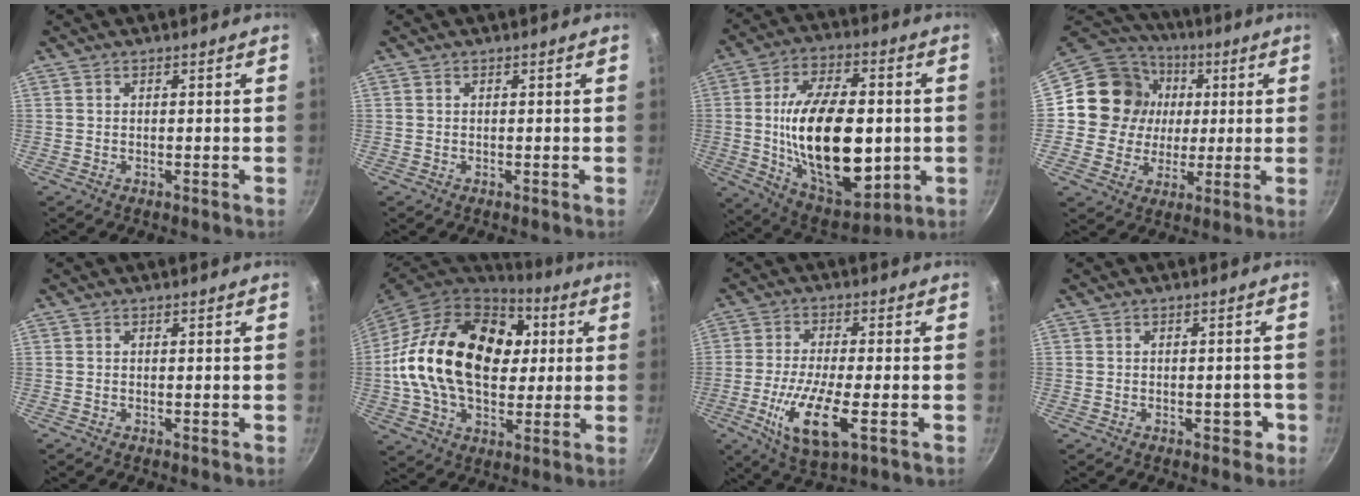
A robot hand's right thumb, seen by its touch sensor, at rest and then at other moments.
{"total": 0.0}
{"total": 25.7, "force": [-1.3, 14.0, 21.5], "torque": [-0.347, 0.000, -0.007]}
{"total": 16.3, "force": [2.0, 15.1, 5.7], "torque": [-0.078, 0.015, 0.026]}
{"total": 0.0}
{"total": 27.1, "force": [3.7, 18.3, 19.7], "torque": [-0.318, 0.020, 0.057]}
{"total": 12.1, "force": [-3.5, 3.7, 11.0], "torque": [-0.215, -0.004, -0.068]}
{"total": 2.8, "force": [-1.2, 1.9, 1.7], "torque": [0.007, 0.019, -0.010]}